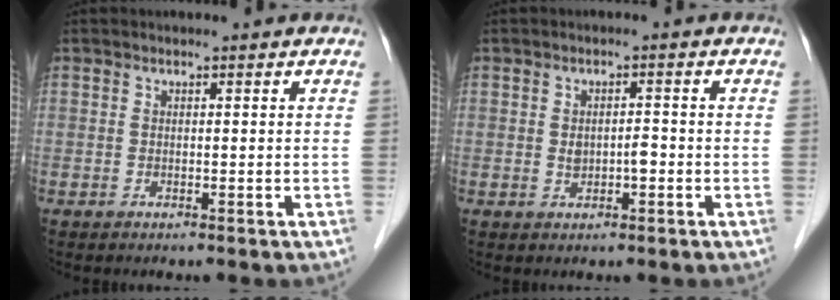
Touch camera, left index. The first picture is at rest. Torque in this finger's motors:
{"motor_torque": [0.11, 0.24, -0.01, 0.01]}